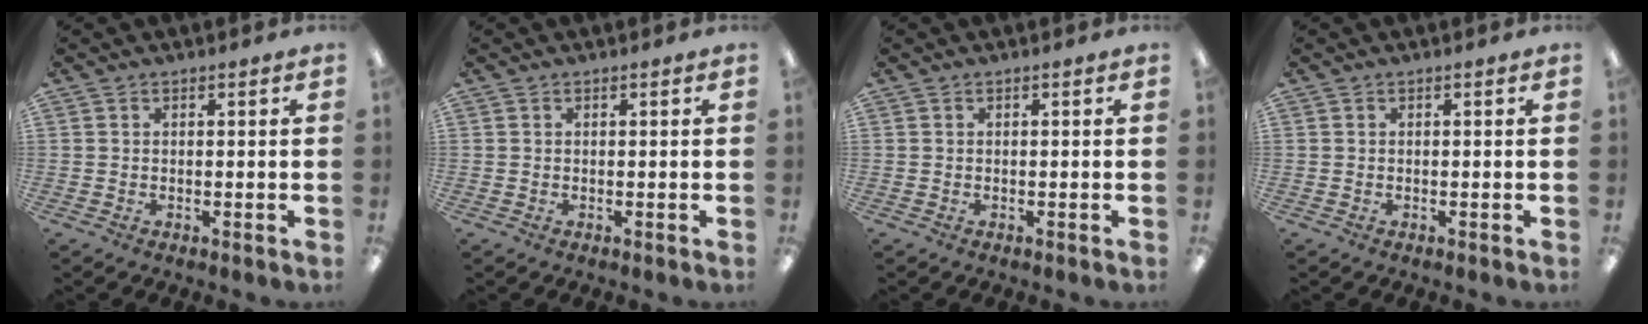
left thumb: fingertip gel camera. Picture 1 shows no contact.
{"total": 0.0}
{"total": 0.0}
{"total": 0.0}